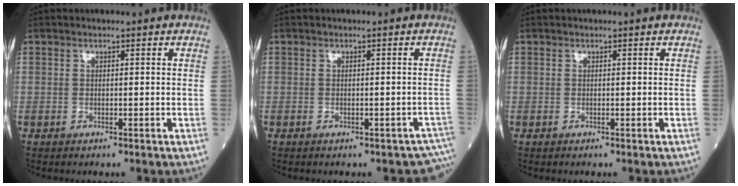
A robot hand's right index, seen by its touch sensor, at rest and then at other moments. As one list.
[{"total": 3.4, "force": [-2.5, 1.8, 1.5], "torque": [-0.001, 0.011, -0.029]}, {"total": 0.0}]